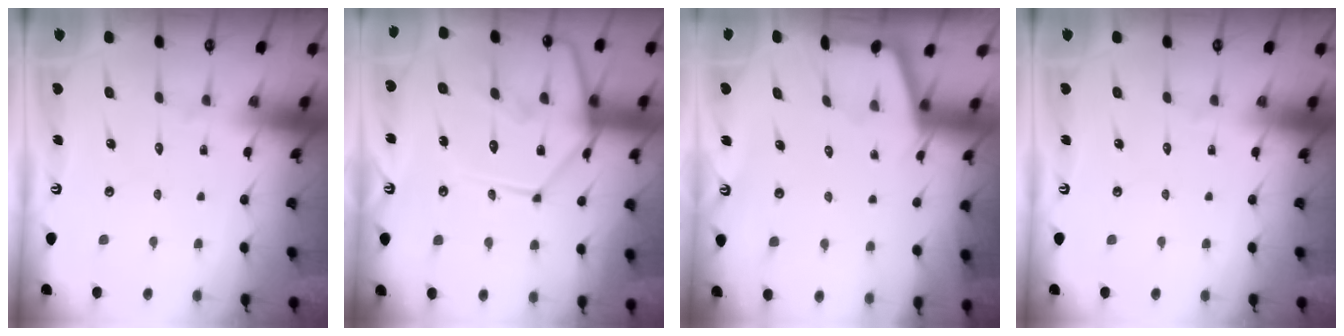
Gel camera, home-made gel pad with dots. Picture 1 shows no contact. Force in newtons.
{"total": 19.3, "press": 19.1, "slide": 2.5}
{"total": 2.2, "press": 2.2, "slide": 0.1}
{"total": 0.0}